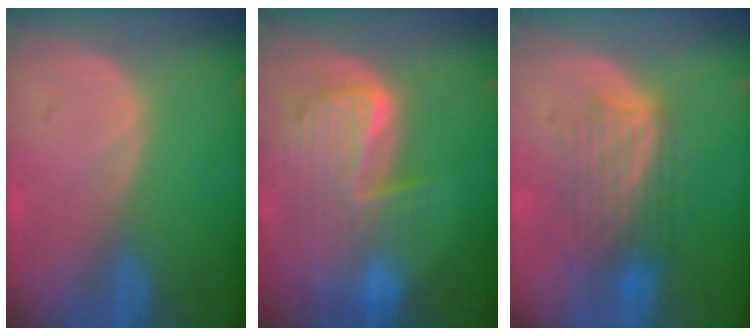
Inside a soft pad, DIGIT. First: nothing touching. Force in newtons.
{"total": 9.9, "press": 8.5, "slide": 5.1}
{"total": 6.4, "press": 6.4, "slide": 0.6}